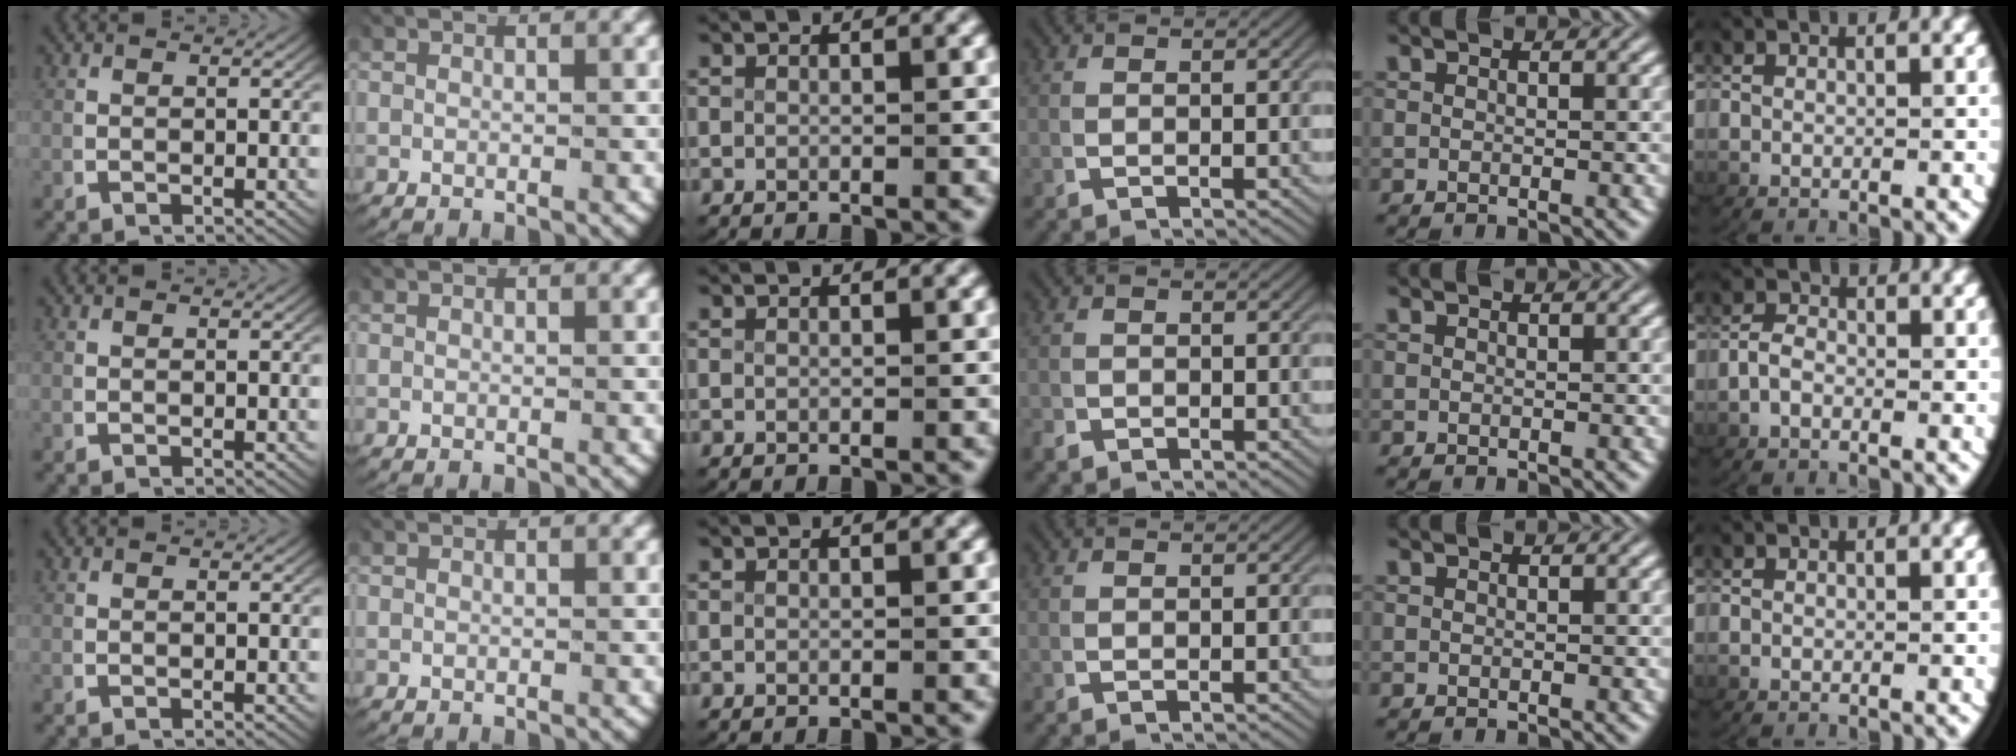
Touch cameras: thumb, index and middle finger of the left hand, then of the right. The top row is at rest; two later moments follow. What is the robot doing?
{"motion": "lift_and_place", "object": "paper towel"}